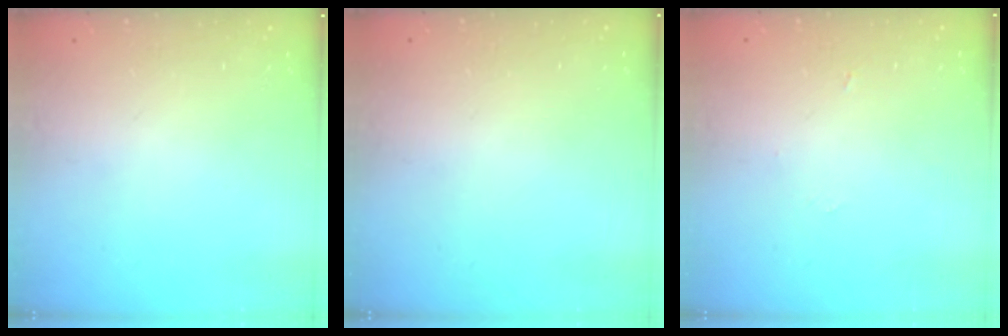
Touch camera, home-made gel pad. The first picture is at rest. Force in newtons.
{"total": 1.9, "press": 1.9, "slide": 0.1}
{"total": 2.5, "press": 2.5, "slide": 0.2}